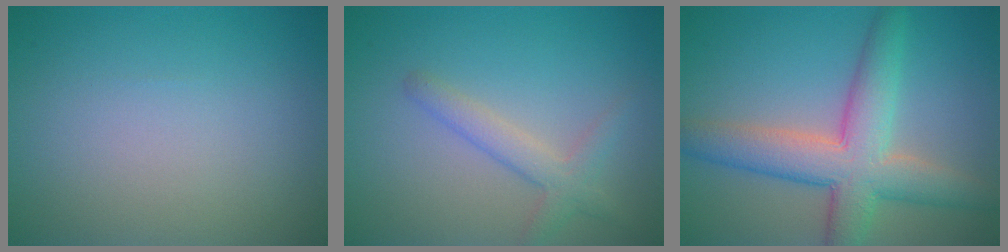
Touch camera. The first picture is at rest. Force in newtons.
{"total": 2.6, "press": 2.5, "slide": 0.1}
{"total": 7.1, "press": 7.1, "slide": 0.2}